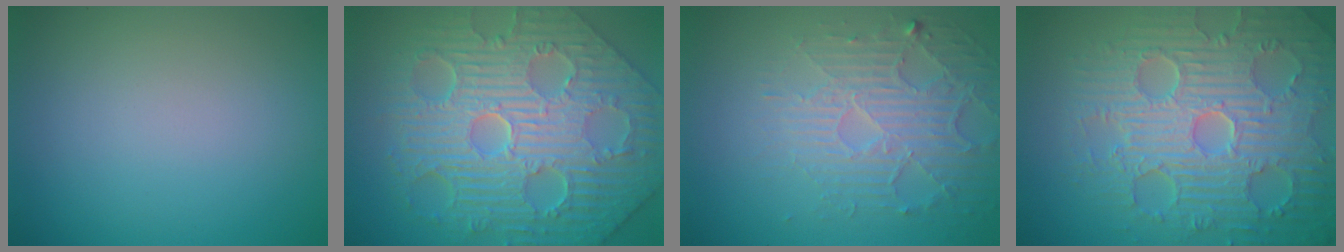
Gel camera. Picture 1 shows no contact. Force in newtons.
{"total": 12.1, "press": 8.1, "slide": 9.0}
{"total": 5.0, "press": 3.4, "slide": 3.6}
{"total": 9.3, "press": 6.8, "slide": 6.3}